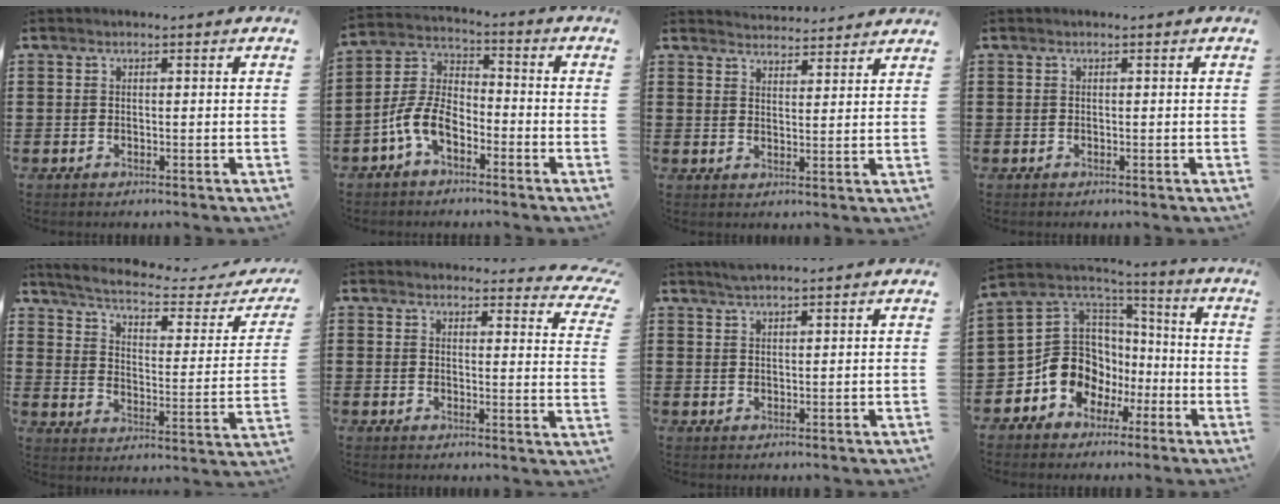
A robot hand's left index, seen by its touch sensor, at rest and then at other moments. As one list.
[{"total": 7.9, "force": [-4.8, 3.8, 4.9], "torque": [-0.135, 0.000, -0.102]}, {"total": 3.3, "force": [3.2, 0.0, -0.2], "torque": [-0.006, -0.015, 0.061]}, {"total": 0.0}, {"total": 4.7, "force": [3.8, 0.6, 2.7], "torque": [-0.074, -0.030, 0.057]}, {"total": 3.5, "force": [3.3, 0.6, 0.9], "torque": [-0.017, -0.020, 0.057]}, {"total": 1.7, "force": [1.6, 0.0, 0.6], "torque": [-0.015, 0.000, 0.030]}, {"total": 11.5, "force": [-4.1, 10.1, 3.6], "torque": [-0.120, 0.000, -0.073]}]